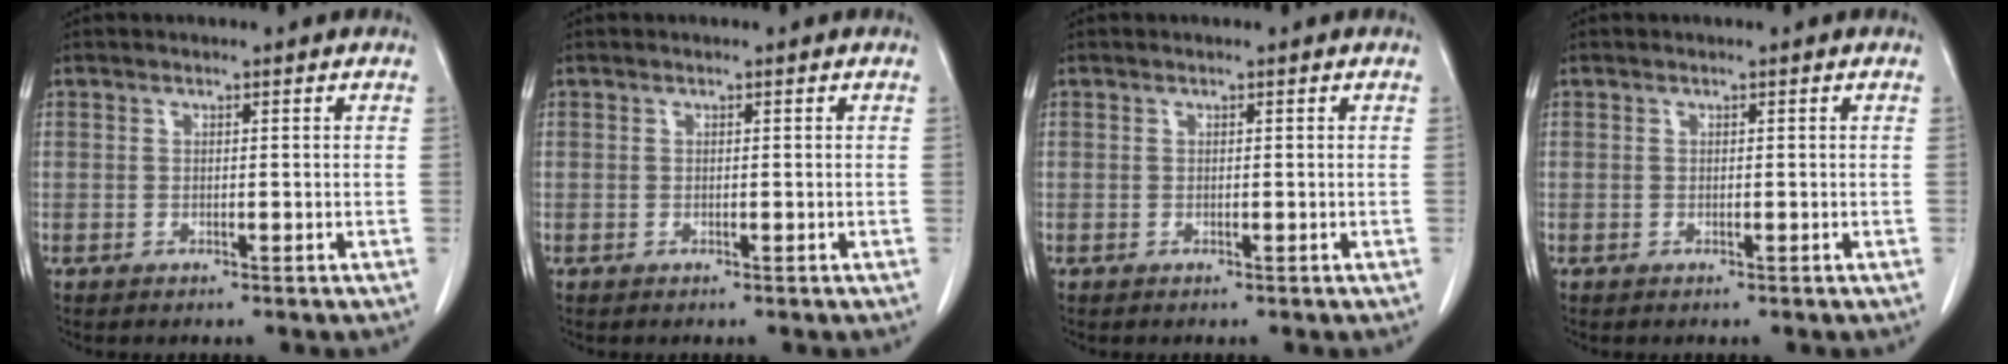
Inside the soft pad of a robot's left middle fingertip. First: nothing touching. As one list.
[{"total": 0.0}, {"total": 0.0}, {"total": 0.0}]